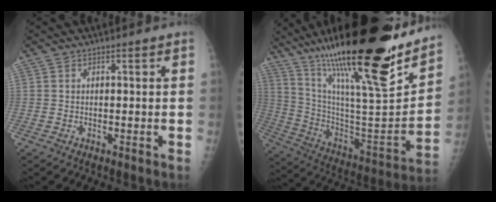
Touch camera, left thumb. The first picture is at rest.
{"total": 35.9, "force": [24.9, 6.8, 25.0], "torque": [-0.395, -0.073, 0.404]}